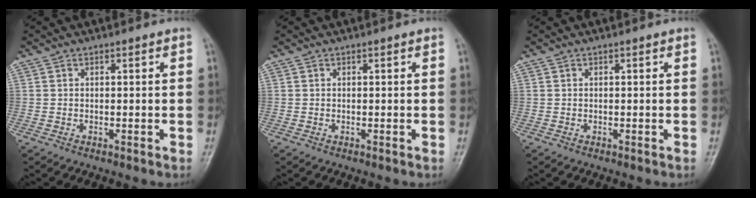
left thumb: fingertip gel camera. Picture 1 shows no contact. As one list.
[{"total": 0.0}, {"total": 0.0}]